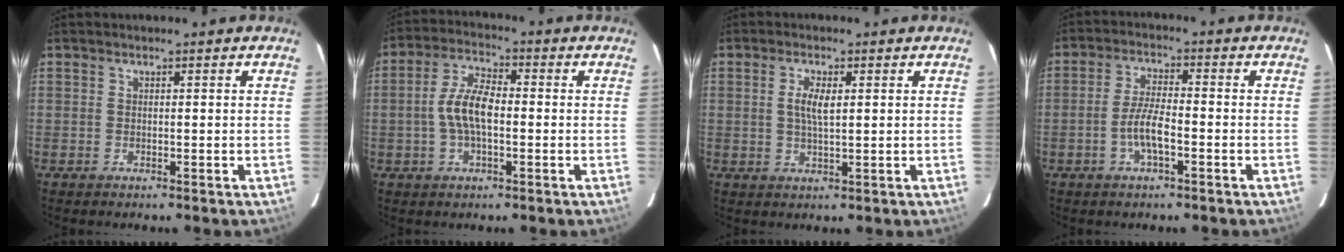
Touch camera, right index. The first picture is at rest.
{"total": 7.5, "force": [-1.0, 3.3, 6.7], "torque": [-0.136, 0.013, -0.019]}
{"total": 3.7, "force": [0.8, 1.1, 3.4], "torque": [-0.066, 0.002, 0.015]}
{"total": 5.6, "force": [-2.2, 1.3, 5.0], "torque": [-0.102, 0.004, -0.044]}